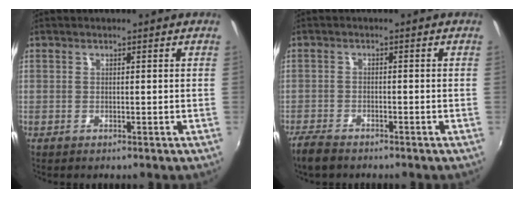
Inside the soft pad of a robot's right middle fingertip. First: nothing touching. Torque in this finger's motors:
{"motor_torque": [0.73, -0.65, 0.02, 0.05]}